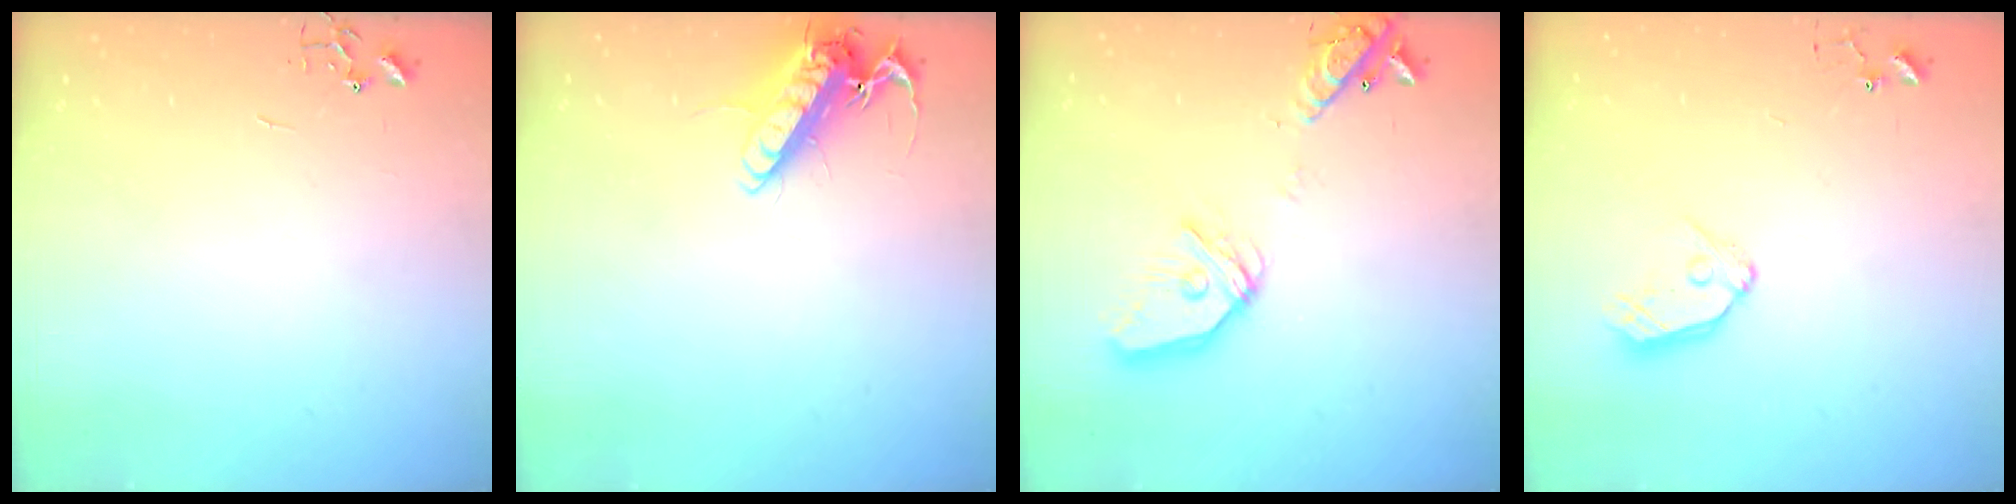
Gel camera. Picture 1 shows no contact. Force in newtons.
{"total": 13.5, "press": 13.3, "slide": 2.1}
{"total": 17.0, "press": 16.8, "slide": 2.6}
{"total": 9.5, "press": 9.5, "slide": 0.9}